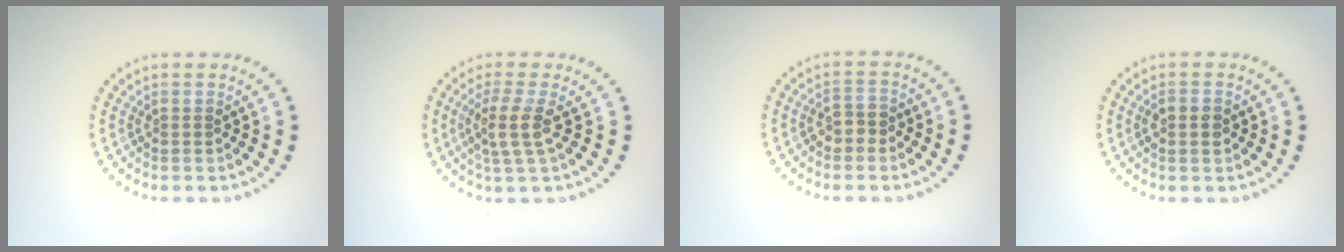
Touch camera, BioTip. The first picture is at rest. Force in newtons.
{"total": 2.9, "press": 2.3, "slide": 1.8}
{"total": 1.7, "press": 1.6, "slide": 0.5}
{"total": 1.4, "press": 1.4, "slide": 0.2}